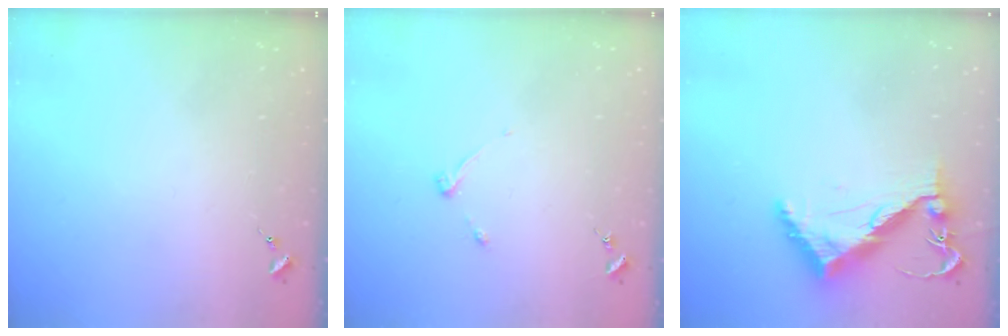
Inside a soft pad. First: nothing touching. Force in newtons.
{"total": 3.8, "press": 3.8, "slide": 0.5}
{"total": 9.7, "press": 9.6, "slide": 1.4}